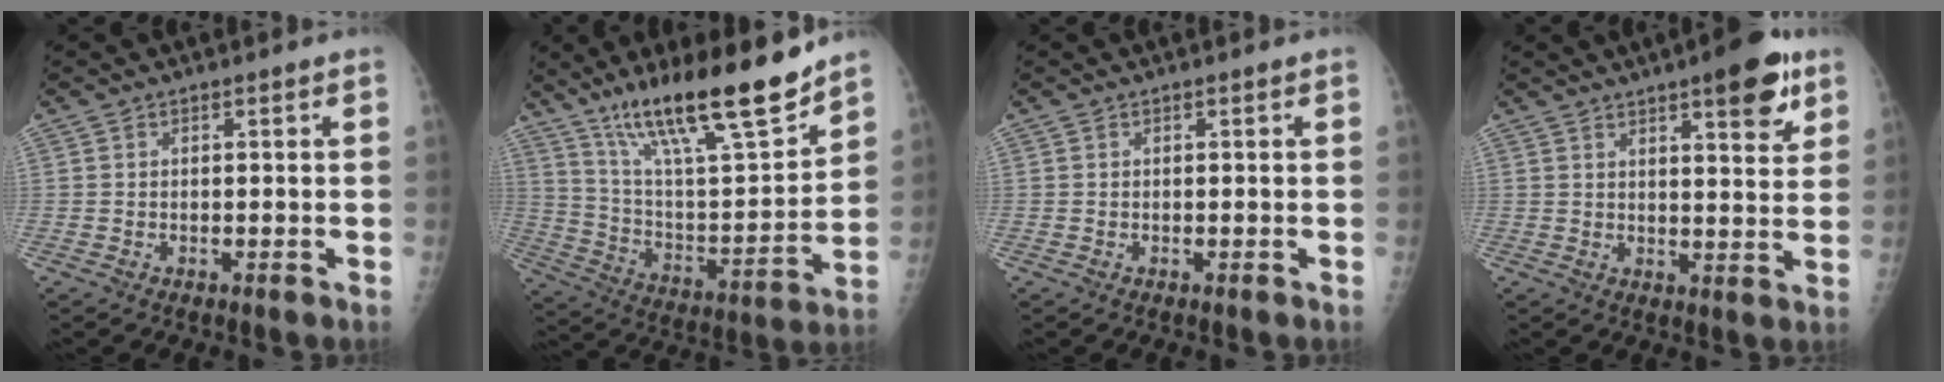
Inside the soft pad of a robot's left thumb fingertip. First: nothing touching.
{"total": 22.6, "force": [16.6, 3.9, 14.8], "torque": [-0.227, -0.077, 0.291]}
{"total": 0.0}
{"total": 10.2, "force": [5.9, 2.8, 7.8], "torque": [-0.083, -0.027, 0.075]}